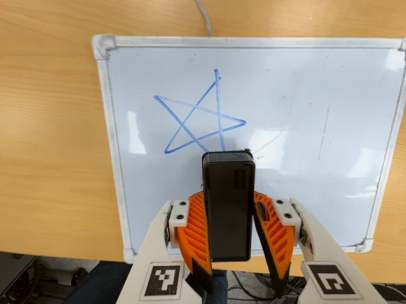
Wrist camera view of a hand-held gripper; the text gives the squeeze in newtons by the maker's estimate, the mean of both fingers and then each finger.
{"total": 5.8, "left": 5.8, "right": 5.8}